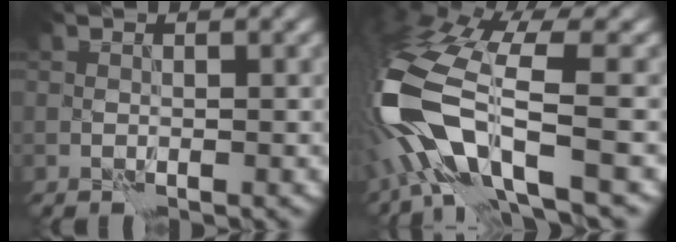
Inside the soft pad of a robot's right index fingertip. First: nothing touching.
{"total": 11.7, "force": [-3.6, 3.7, 10.4], "torque": [-0.230, -0.006, -0.071]}